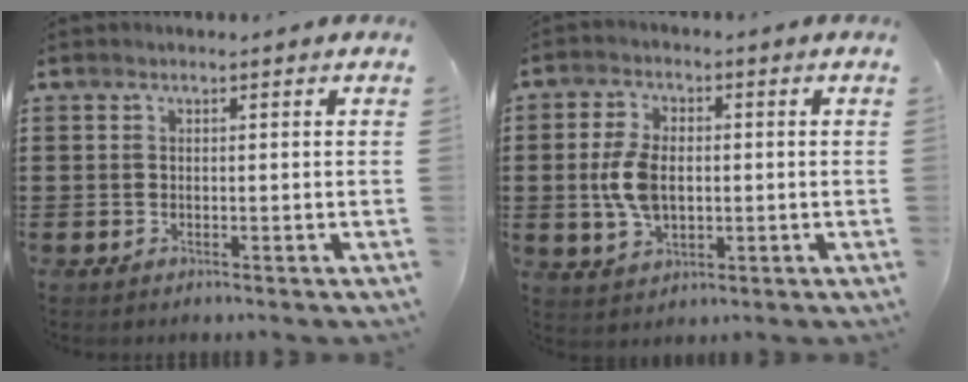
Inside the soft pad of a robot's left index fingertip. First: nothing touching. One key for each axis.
{"total": 7.0, "fx": 0.1, "fy": 4.1, "fz": 5.6, "tx": -0.143, "ty": 0.000, "tz": -0.008}